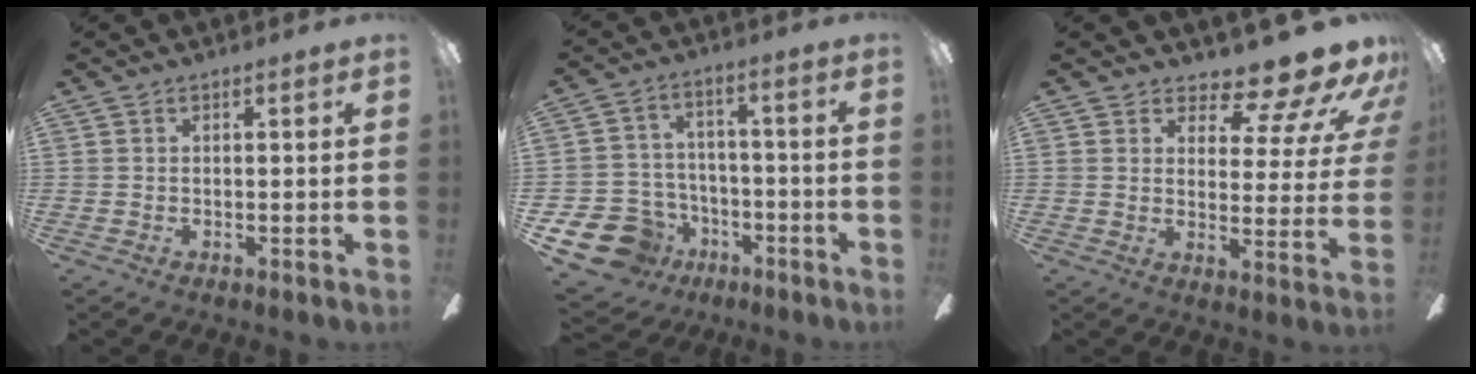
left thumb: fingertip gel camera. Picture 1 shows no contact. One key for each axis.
{"total": 13.7, "fx": -7.7, "fy": 10.1, "fz": 5.3, "tx": -0.134, "ty": 0.053, "tz": -0.130}
{"total": 12.9, "fx": 10.3, "fy": 4.1, "fz": 6.7, "tx": -0.094, "ty": -0.086, "tz": 0.174}